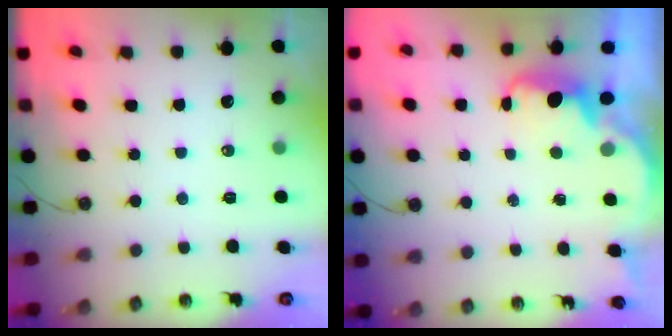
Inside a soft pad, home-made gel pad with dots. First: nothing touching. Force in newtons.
{"total": 3.0, "press": 2.9, "slide": 0.7}